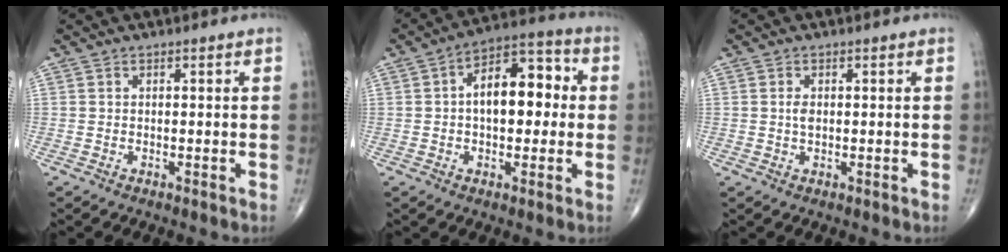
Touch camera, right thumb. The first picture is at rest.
{"total": 12.3, "force": [0.8, 7.0, 10.1], "torque": [-0.126, 0.032, 0.002]}
{"total": 1.5, "force": [0.1, 0.8, 1.2], "torque": [-0.023, -0.002, 0.002]}